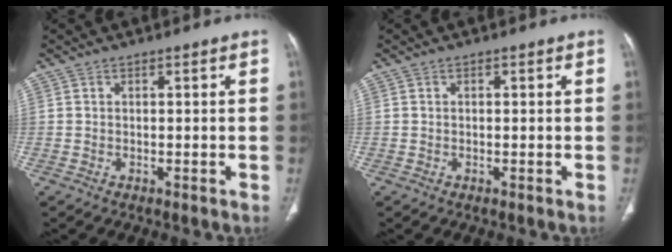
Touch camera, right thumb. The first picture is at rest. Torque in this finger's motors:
{"motor_torque": [-0.59, -0.37, -0.21, 0.09, -0.03]}